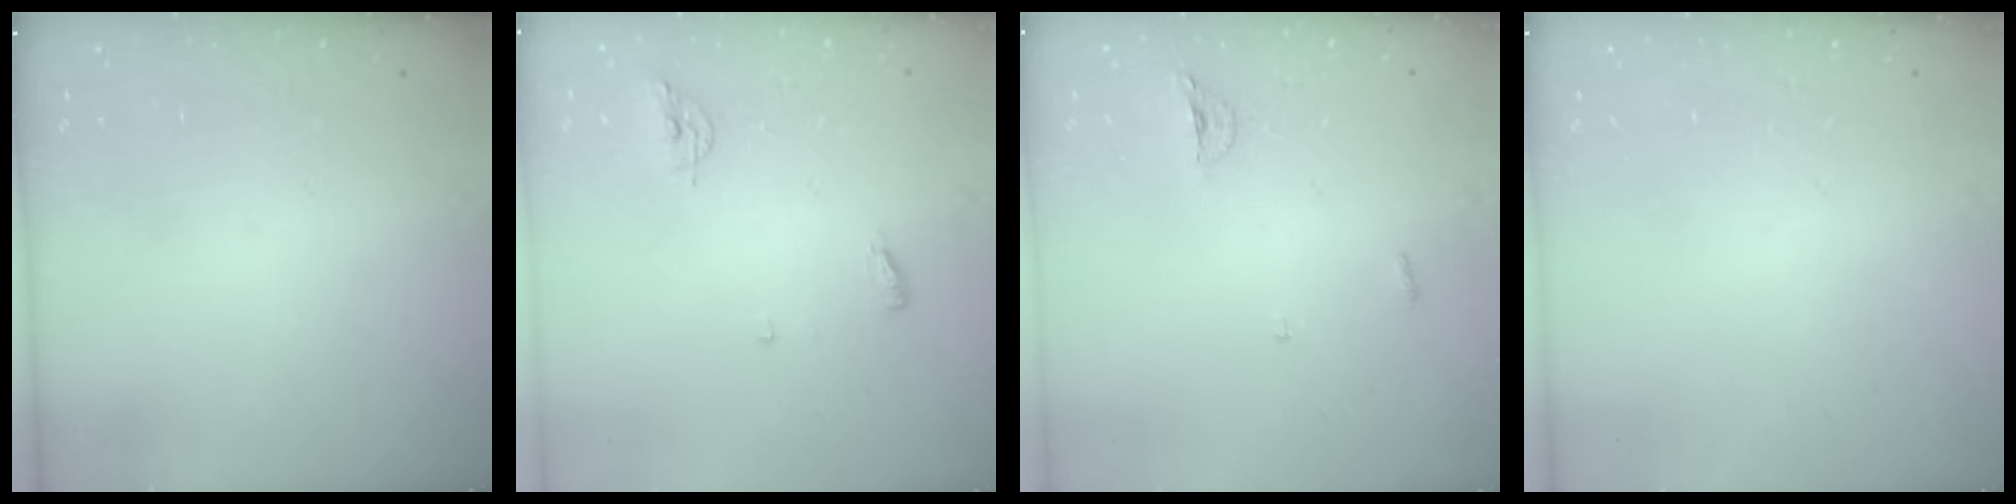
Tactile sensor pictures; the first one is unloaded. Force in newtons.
{"total": 5.5, "press": 5.5, "slide": 0.5}
{"total": 4.1, "press": 4.0, "slide": 0.9}
{"total": 0.0}